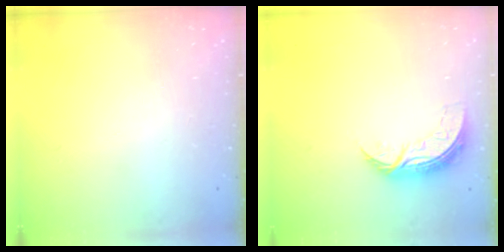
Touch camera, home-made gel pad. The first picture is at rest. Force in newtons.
{"total": 7.8, "press": 7.8, "slide": 0.3}